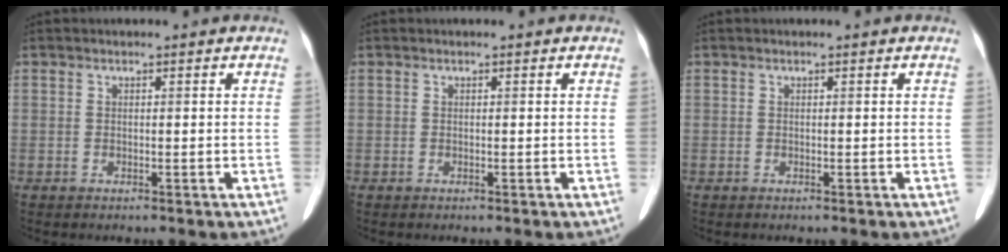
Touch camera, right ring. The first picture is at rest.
{"total": 0.0}
{"total": 0.0}